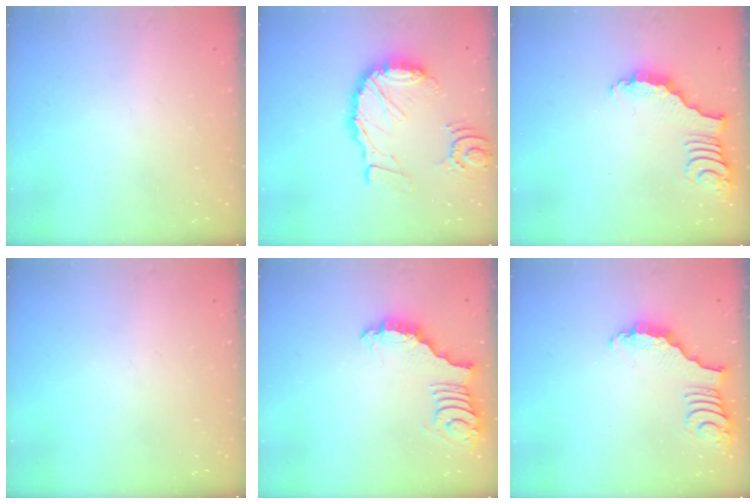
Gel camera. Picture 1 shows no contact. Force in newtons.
{"total": 17.1, "press": 17.0, "slide": 2.2}
{"total": 2.8, "press": 2.8, "slide": 0.4}
{"total": 0.0}
{"total": 3.0, "press": 3.0, "slide": 0.0}
{"total": 2.7, "press": 2.7, "slide": 0.4}